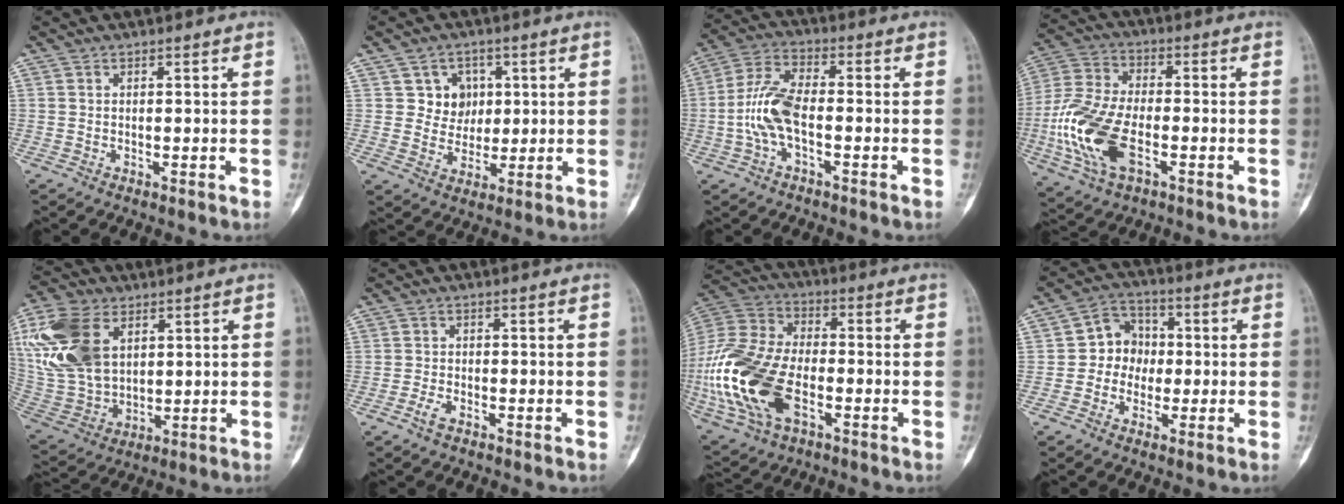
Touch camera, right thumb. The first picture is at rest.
{"total": 6.3, "force": [1.9, 5.8, 1.6], "torque": [0.014, -0.001, 0.031]}
{"total": 9.2, "force": [-1.9, 3.9, 8.1], "torque": [-0.180, 0.028, -0.043]}
{"total": 16.5, "force": [-4.2, 8.6, 13.4], "torque": [-0.294, 0.011, -0.081]}
{"total": 20.4, "force": [6.8, 13.3, 13.9], "torque": [-0.302, -0.011, 0.136]}
{"total": 2.2, "force": [-1.5, 1.0, 1.3], "torque": [-0.033, 0.008, -0.031]}
{"total": 24.9, "force": [-6.2, 14.4, 19.4], "torque": [-0.451, 0.002, -0.107]}
{"total": 7.7, "force": [-0.6, 6.8, 3.6], "torque": [-0.018, 0.024, -0.028]}